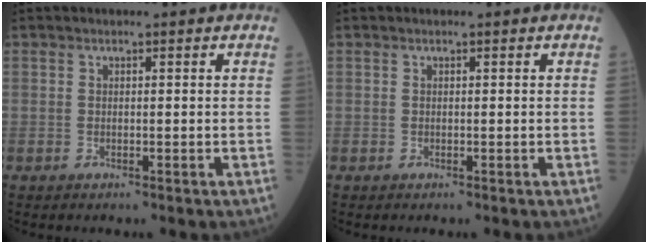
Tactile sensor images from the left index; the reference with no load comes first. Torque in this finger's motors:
{"motor_torque": [0.09, 0.09, 0.00, 0.01]}